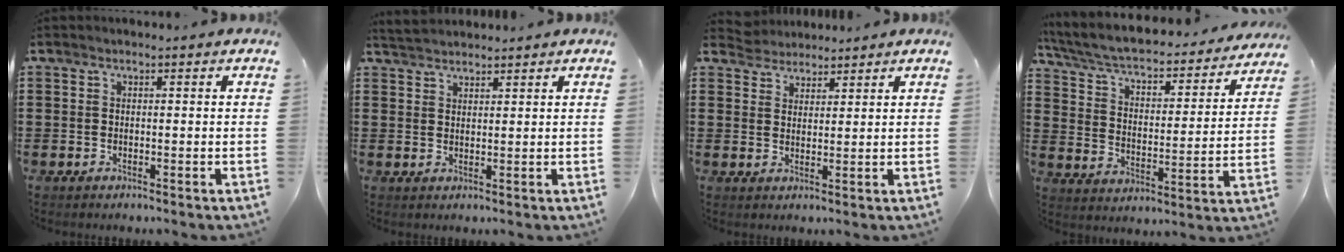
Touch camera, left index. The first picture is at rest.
{"total": 2.4, "force": [2.4, 0.3, 0.2], "torque": [-0.010, 0.000, 0.048]}
{"total": 2.8, "force": [2.6, 1.0, -0.5], "torque": [-0.003, -0.001, 0.051]}
{"total": 5.0, "force": [4.4, 0.7, 2.3], "torque": [-0.067, -0.041, 0.067]}